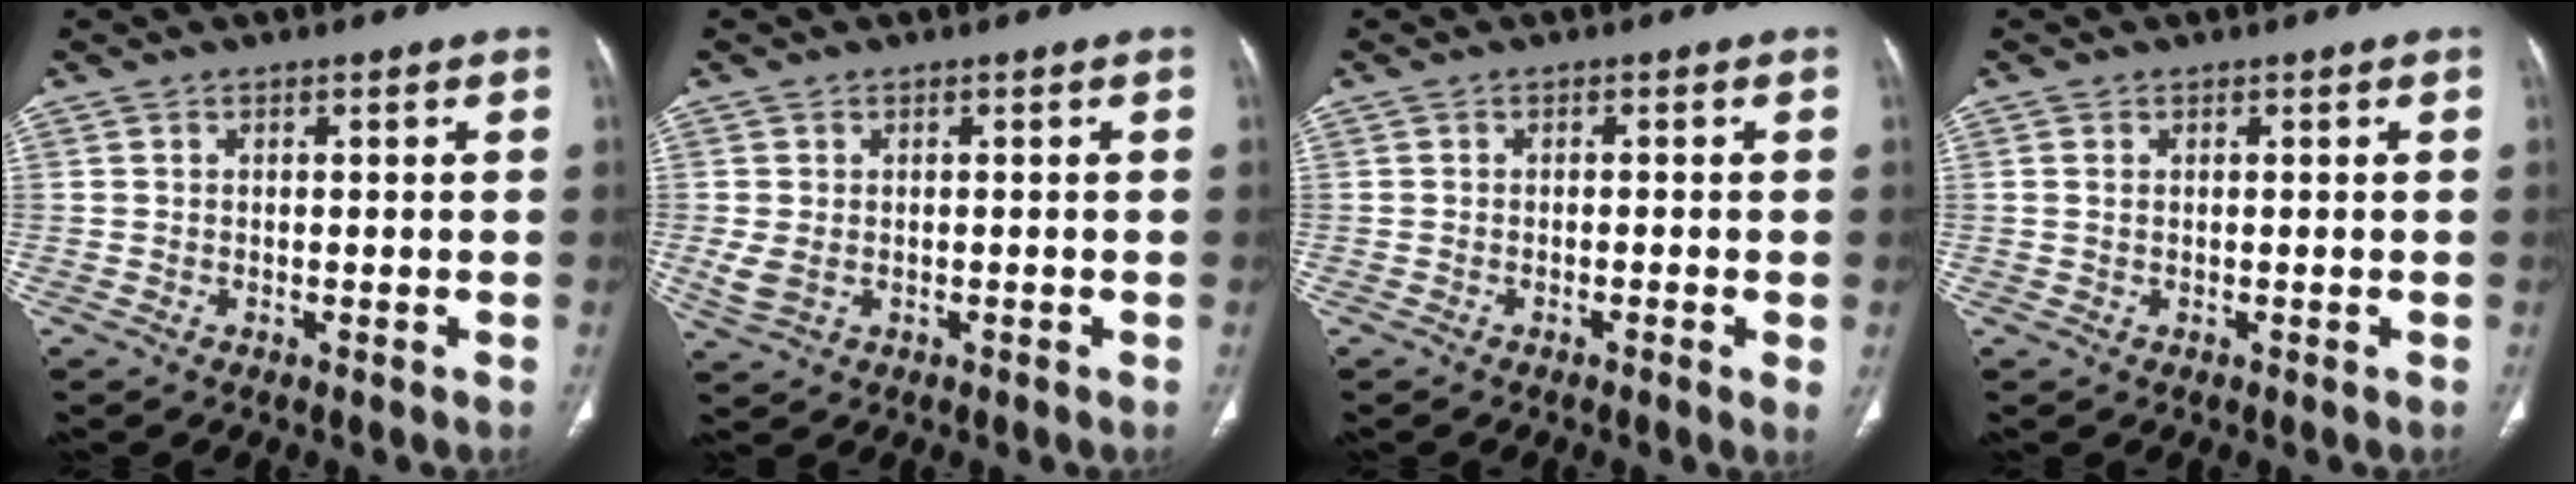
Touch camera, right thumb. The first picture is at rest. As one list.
[{"total": 3.1, "force": [-0.1, 2.4, 1.9], "torque": [-0.053, -0.003, 0.003]}, {"total": 1.8, "force": [-0.4, 0.4, 1.7], "torque": [-0.034, -0.004, -0.008]}, {"total": 0.6, "force": [0.2, 0.4, 0.4], "torque": [-0.009, 0.001, 0.005]}]